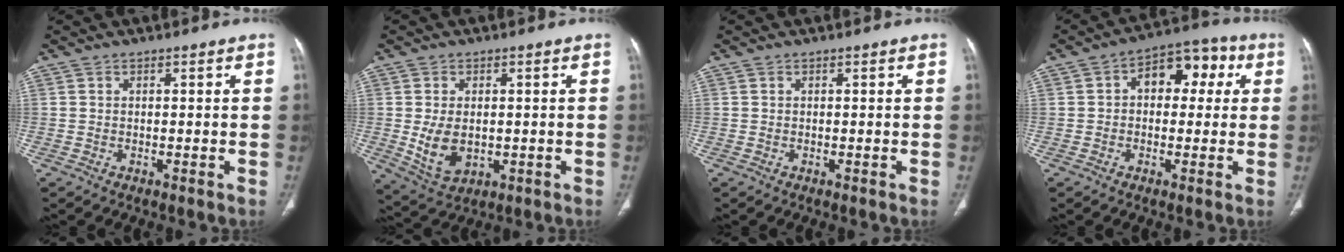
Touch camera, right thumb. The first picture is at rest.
{"total": 7.5, "force": [-0.5, 4.9, 5.7], "torque": [-0.098, -0.009, 0.007]}
{"total": 0.0}
{"total": 10.3, "force": [2.1, 6.7, 7.5], "torque": [-0.063, 0.031, 0.023]}